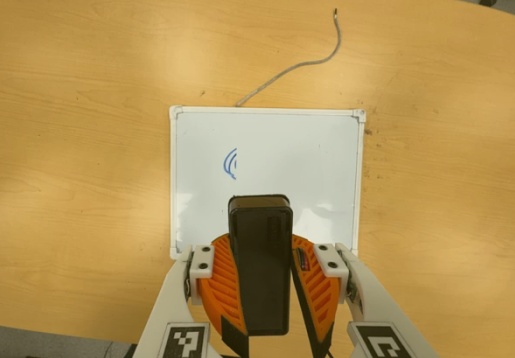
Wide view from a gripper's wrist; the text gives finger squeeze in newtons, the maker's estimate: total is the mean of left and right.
{"total": 13.8, "left": 12.5, "right": 15.2}